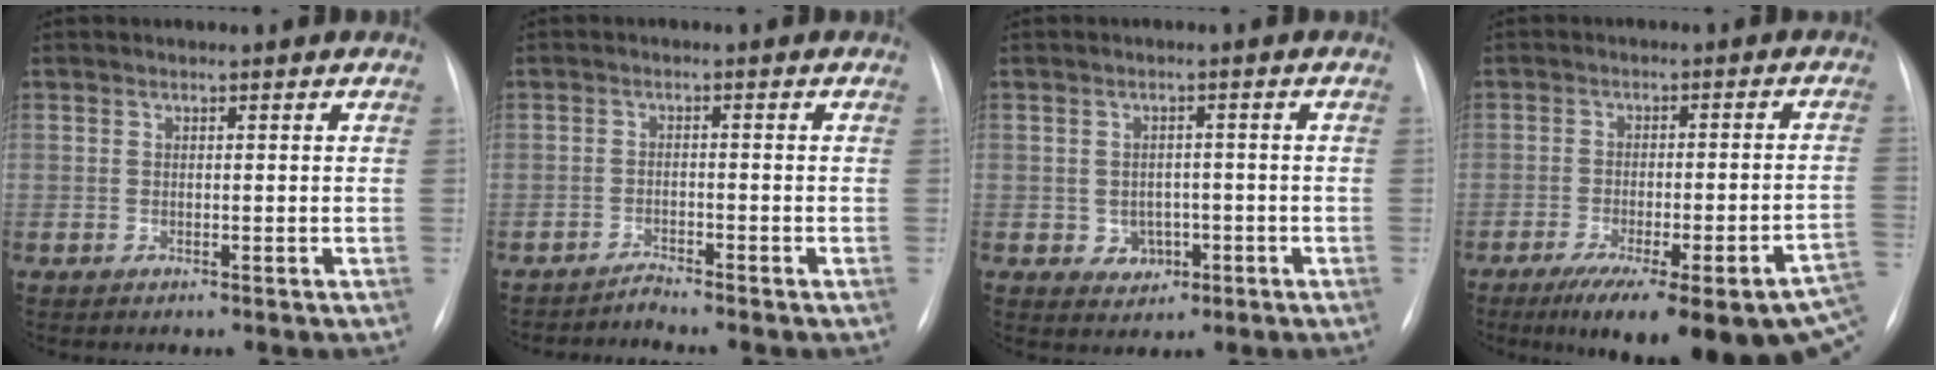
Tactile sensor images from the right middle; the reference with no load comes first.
{"total": 2.0, "force": [-1.8, -0.7, -0.5], "torque": [0.018, -0.011, -0.029]}
{"total": 3.4, "force": [-1.0, 3.0, 1.4], "torque": [-0.013, 0.008, -0.005]}
{"total": 21.7, "force": [-13.0, 3.9, 17.0], "torque": [-0.174, -0.005, -0.172]}